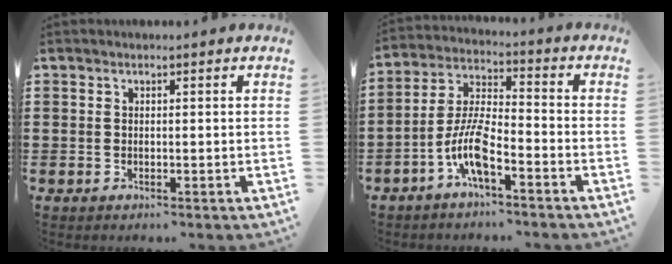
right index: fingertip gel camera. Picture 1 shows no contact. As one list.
[{"total": 7.8, "force": [-4.3, 2.0, 6.1], "torque": [-0.148, -0.006, -0.089]}]